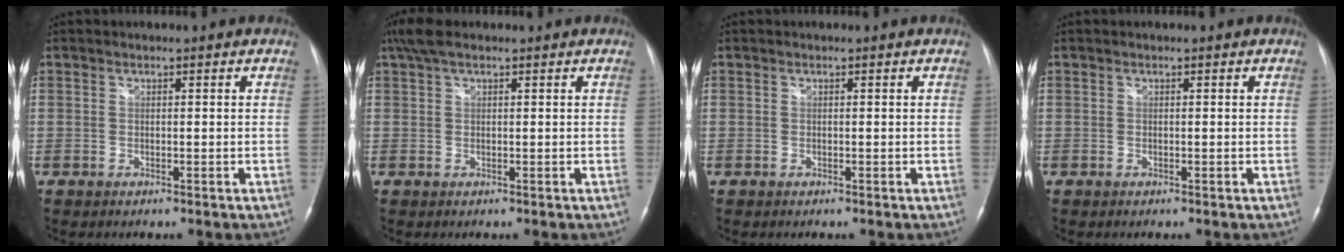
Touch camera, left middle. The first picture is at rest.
{"total": 3.9, "force": [2.7, 1.3, 2.5], "torque": [-0.057, 0.025, 0.052]}
{"total": 0.0}
{"total": 0.0}